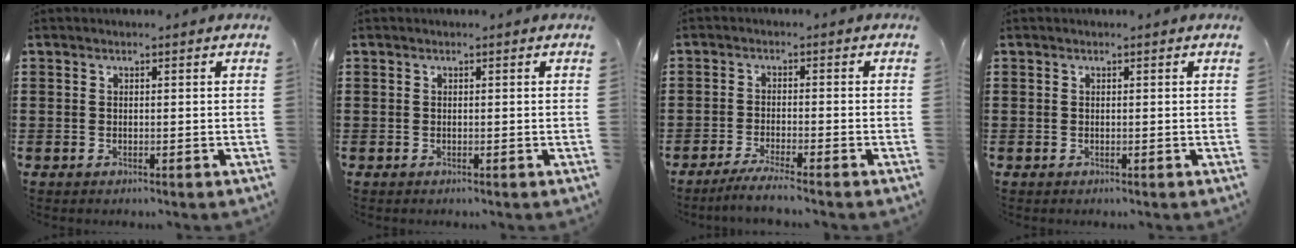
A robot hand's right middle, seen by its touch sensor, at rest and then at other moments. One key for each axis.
{"total": 0.0}
{"total": 3.0, "fx": -2.5, "fy": -0.3, "fz": 1.5, "tx": -0.025, "ty": -0.002, "tz": -0.046}
{"total": 0.0}